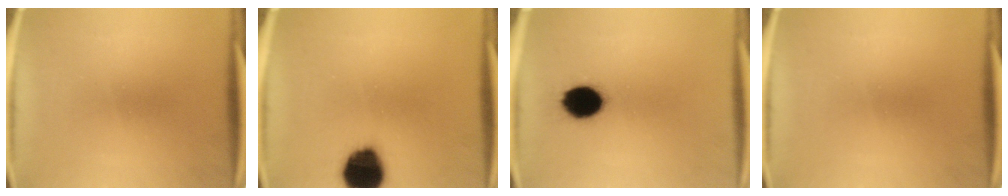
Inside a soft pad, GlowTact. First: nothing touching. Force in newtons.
{"total": 14.0}
{"total": 10.8}
{"total": 0.0}